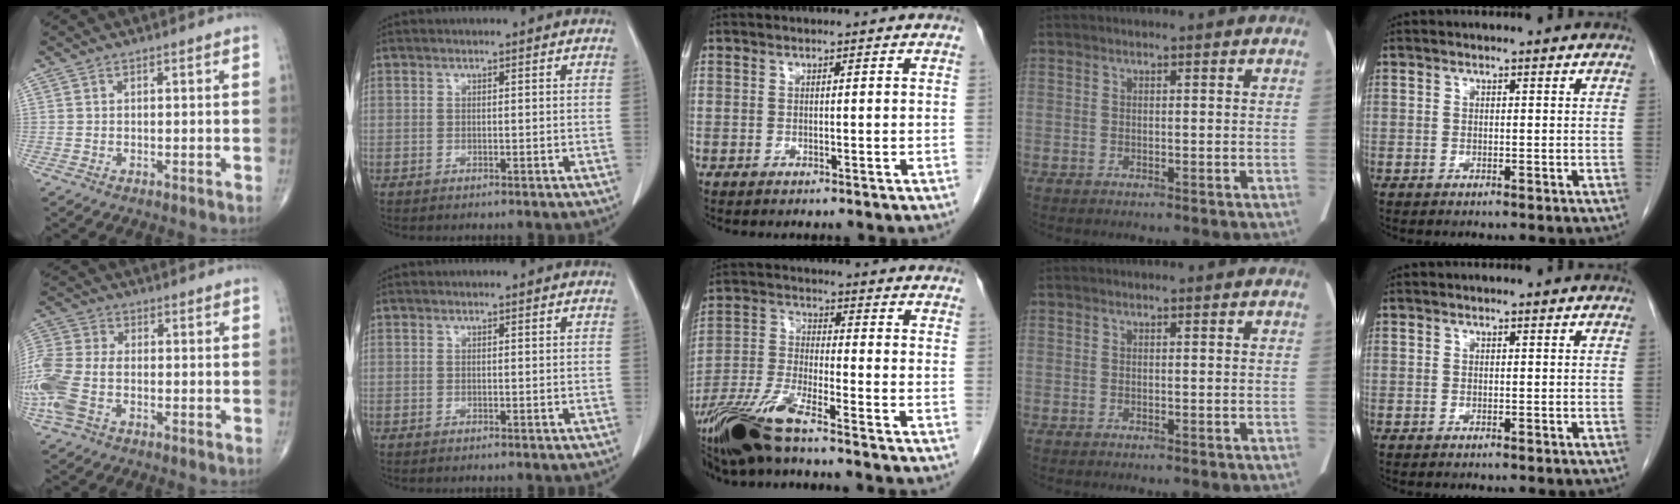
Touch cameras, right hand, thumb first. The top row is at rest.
{"thumb": {"total": 13.9, "force": [-3.7, 8.5, 10.4], "torque": [-0.283, 0.011, -0.073]}, "middle": {"total": 10.6, "force": [-8.3, 0.2, 6.7], "torque": [-0.142, -0.024, -0.162]}}